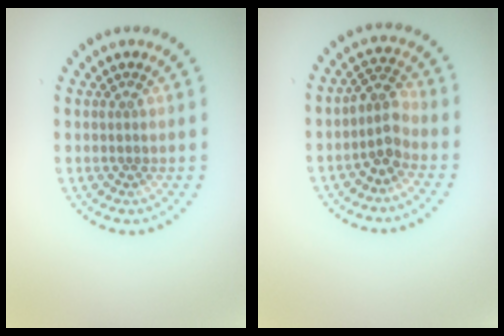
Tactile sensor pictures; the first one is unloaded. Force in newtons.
{"total": 2.6, "press": 2.1, "slide": 1.6}